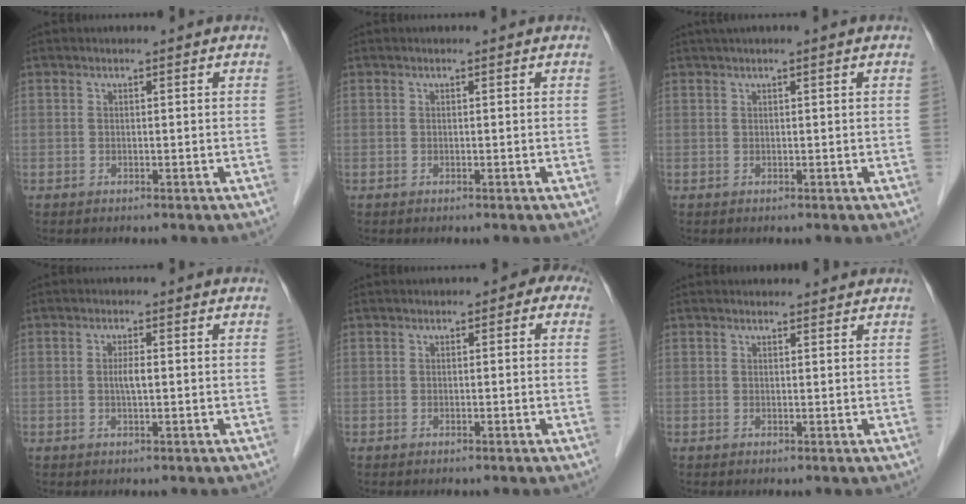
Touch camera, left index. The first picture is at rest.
{"total": 0.0}
{"total": 1.3, "force": [0.8, -0.2, 1.0], "torque": [-0.026, 0.015, 0.019]}
{"total": 1.9, "force": [-0.1, 0.3, 1.9], "torque": [-0.039, 0.001, -0.001]}
{"total": 2.4, "force": [0.5, 1.4, 1.8], "torque": [-0.006, 0.016, -0.007]}
{"total": 3.3, "force": [3.2, 0.7, 0.5], "torque": [-0.008, 0.018, 0.036]}